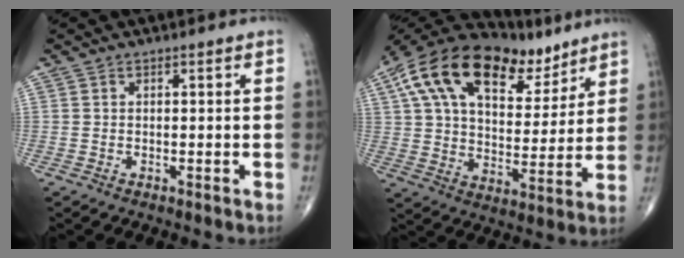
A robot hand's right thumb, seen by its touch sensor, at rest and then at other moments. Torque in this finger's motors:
{"motor_torque": [0.12, 3.79, 1.61, 1.16, 0.34]}